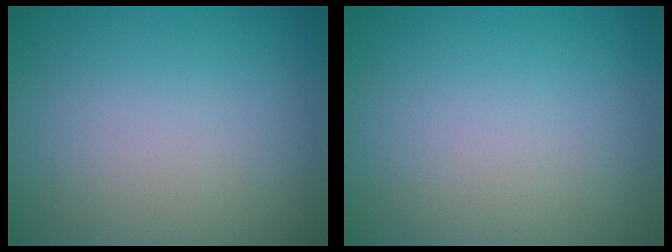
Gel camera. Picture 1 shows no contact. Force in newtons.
{"total": 0.0}